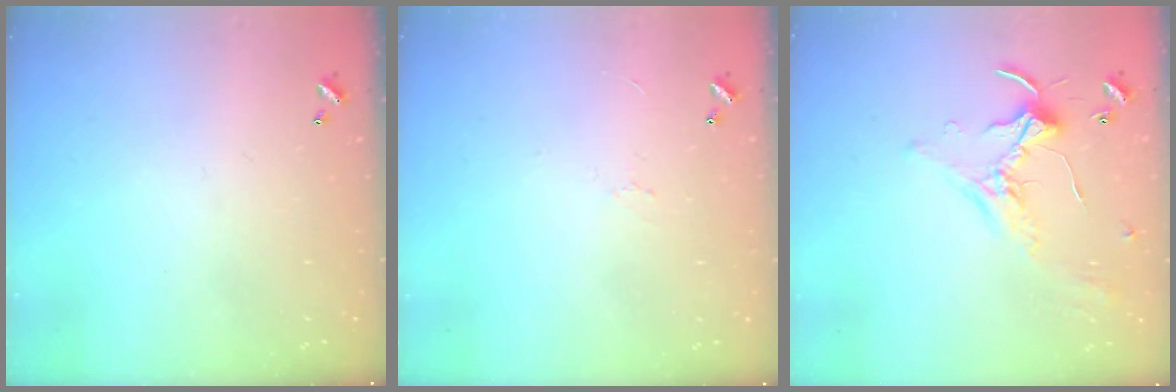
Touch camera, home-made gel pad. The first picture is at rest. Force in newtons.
{"total": 2.3, "press": 2.2, "slide": 0.6}
{"total": 0.8, "press": 0.7, "slide": 0.4}